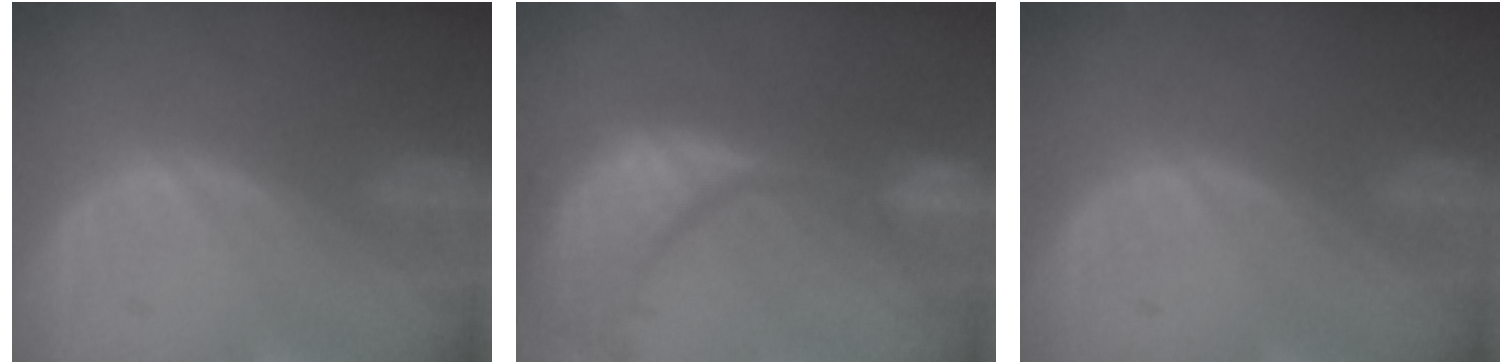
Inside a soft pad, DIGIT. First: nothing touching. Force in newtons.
{"total": 15.4, "press": 12.1, "slide": 9.6}
{"total": 0.0}